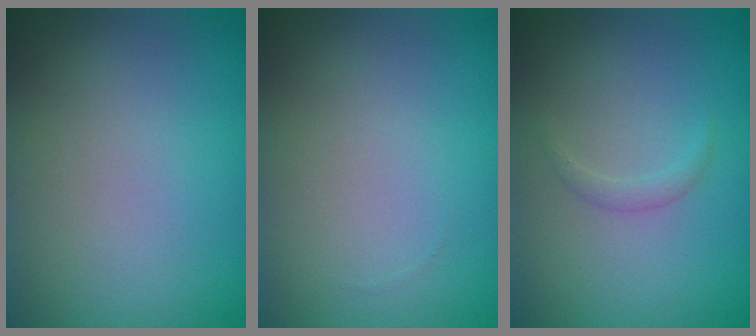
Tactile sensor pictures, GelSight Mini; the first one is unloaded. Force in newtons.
{"total": 0.0}
{"total": 0.8, "press": 0.8, "slide": 0.0}